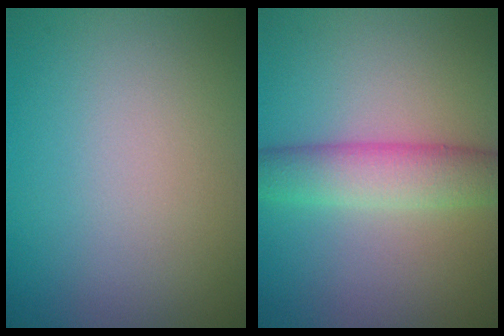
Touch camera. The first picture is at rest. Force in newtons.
{"total": 4.8, "press": 4.8, "slide": 0.2}